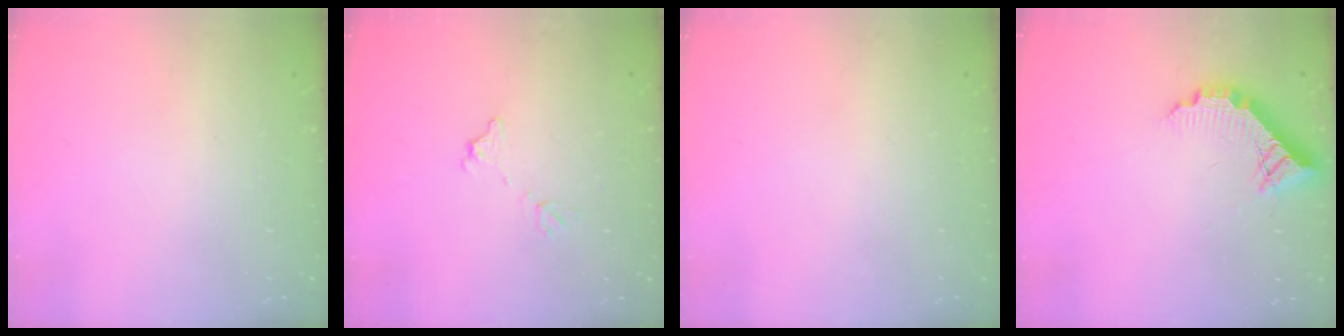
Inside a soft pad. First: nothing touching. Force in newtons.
{"total": 6.2, "press": 6.2, "slide": 0.3}
{"total": 0.0}
{"total": 12.0, "press": 12.0, "slide": 0.7}